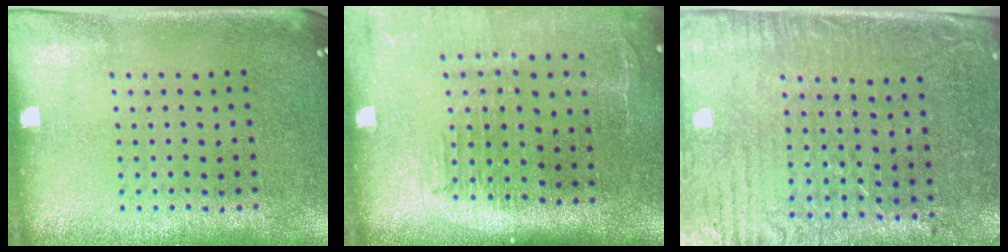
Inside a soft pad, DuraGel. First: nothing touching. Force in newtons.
{"total": 2.2, "press": 1.8, "slide": 1.3}
{"total": 3.5, "press": 3.1, "slide": 1.5}